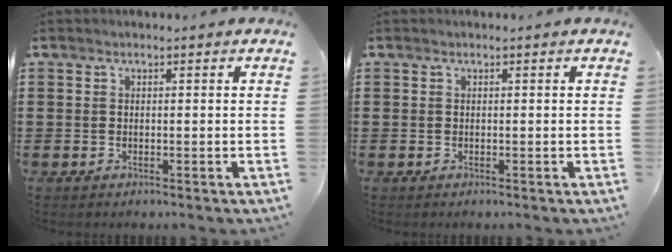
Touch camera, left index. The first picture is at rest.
{"total": 0.0}